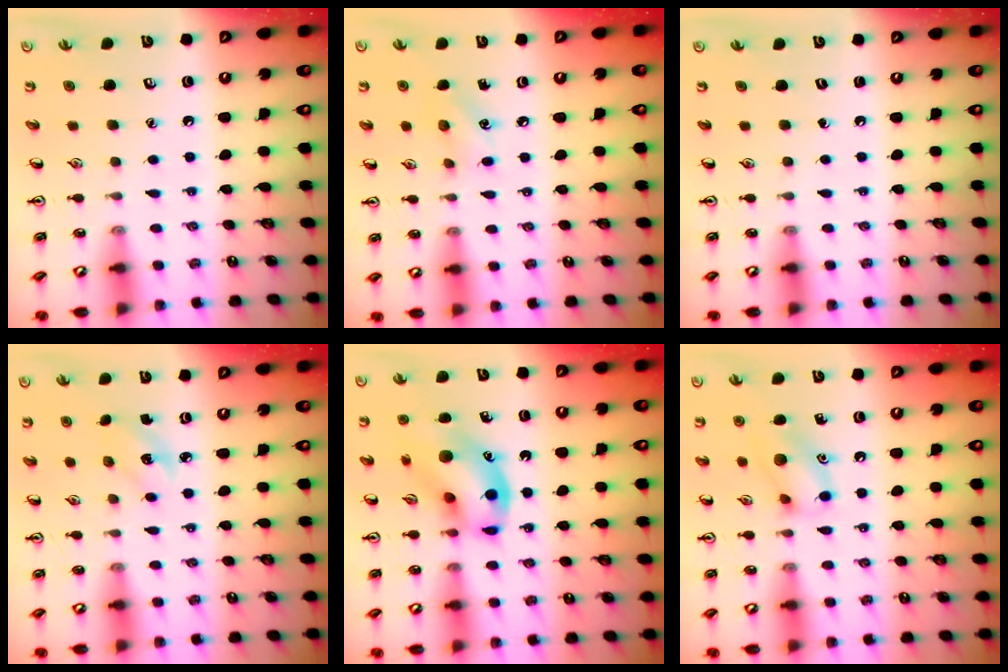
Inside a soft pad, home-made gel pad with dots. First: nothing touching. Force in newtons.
{"total": 5.7, "press": 5.4, "slide": 1.9}
{"total": 0.0}
{"total": 2.4, "press": 2.2, "slide": 0.9}
{"total": 13.7, "press": 13.4, "slide": 2.7}
{"total": 10.2, "press": 10.1, "slide": 0.6}